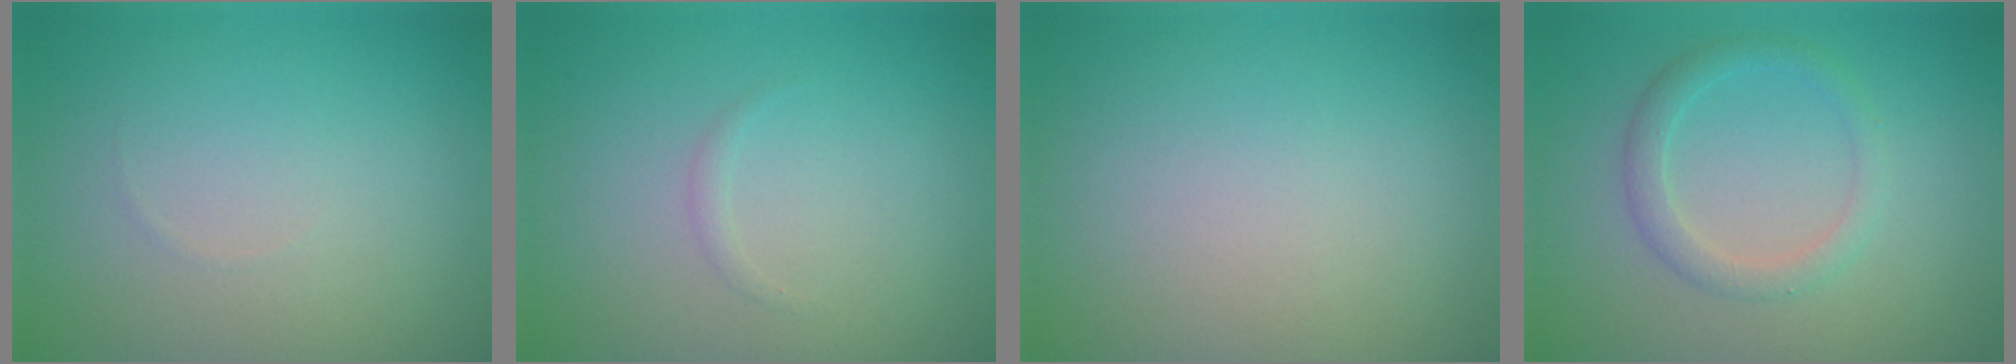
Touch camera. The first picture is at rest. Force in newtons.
{"total": 0.5, "press": 0.5, "slide": 0.0}
{"total": 0.0}
{"total": 2.1, "press": 2.1, "slide": 0.1}